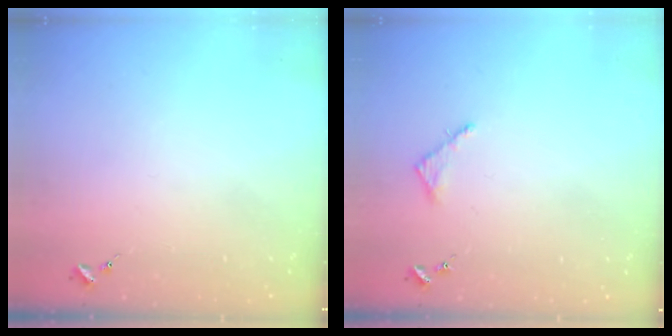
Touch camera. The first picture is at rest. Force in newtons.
{"total": 2.7, "press": 2.7, "slide": 0.3}